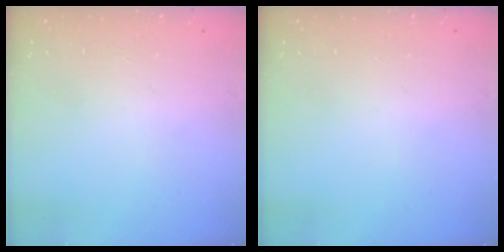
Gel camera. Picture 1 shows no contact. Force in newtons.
{"total": 0.0}